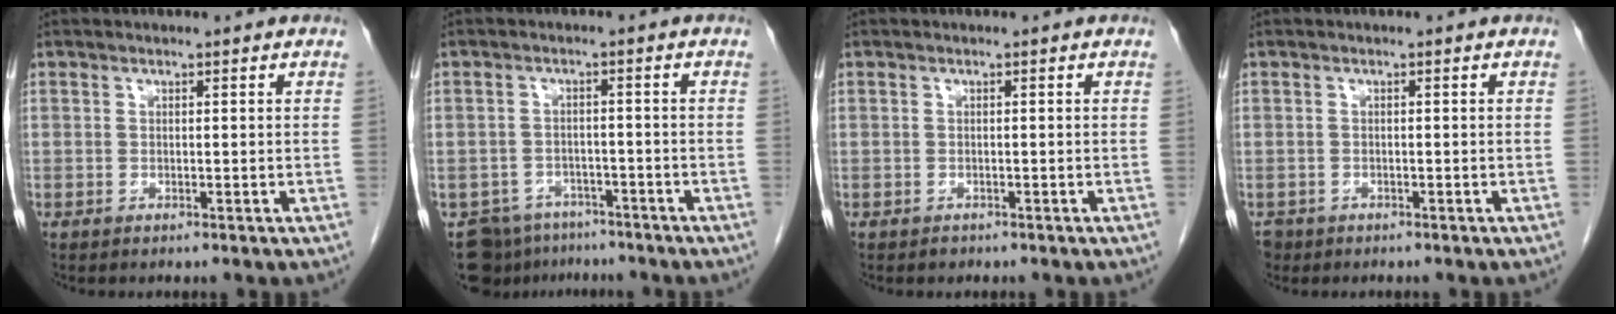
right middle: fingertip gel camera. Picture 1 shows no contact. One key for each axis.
{"total": 7.7, "fx": -6.2, "fy": 4.4, "fz": 0.7, "tx": -0.012, "ty": 0.006, "tz": -0.086}
{"total": 0.6, "fx": -0.5, "fy": 0.4, "fz": 0.1, "tx": -0.004, "ty": 0.001, "tz": -0.007}
{"total": 2.0, "fx": -1.4, "fy": 1.3, "fz": 0.1, "tx": -0.010, "ty": 0.001, "tz": -0.025}